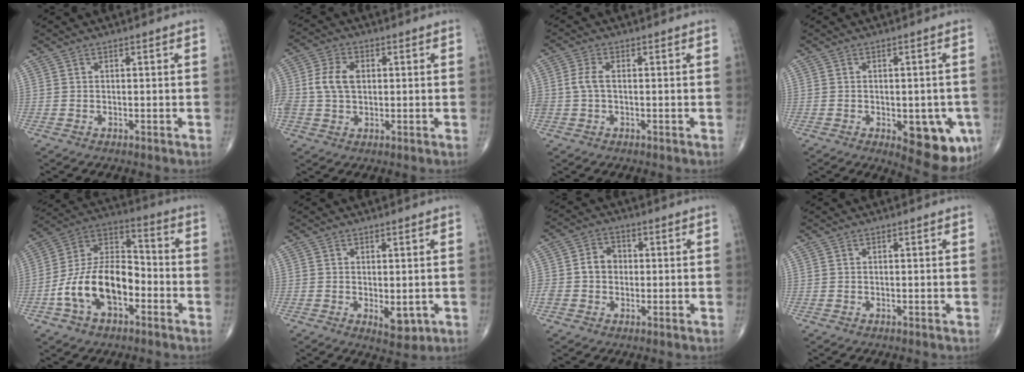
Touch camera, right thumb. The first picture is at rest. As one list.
[{"total": 6.6, "force": [0.5, 4.6, 4.7], "torque": [-0.096, 0.012, 0.010]}, {"total": 3.0, "force": [-0.1, 1.7, 2.5], "torque": [-0.063, 0.006, -0.005]}, {"total": 12.1, "force": [-4.1, 5.6, 10.0], "torque": [-0.094, 0.000, -0.037]}, {"total": 16.7, "force": [-5.4, 9.8, 12.4], "torque": [-0.206, 0.051, -0.102]}, {"total": 4.0, "force": [-0.8, 2.0, 3.4], "torque": [-0.036, -0.009, -0.004]}, {"total": 5.6, "force": [-0.3, 4.7, 3.0], "torque": [-0.040, 0.021, -0.010]}, {"total": 0.0}]